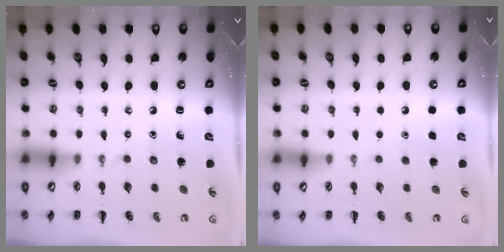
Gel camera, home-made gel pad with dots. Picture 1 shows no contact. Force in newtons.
{"total": 1.7, "press": 1.7, "slide": 0.1}